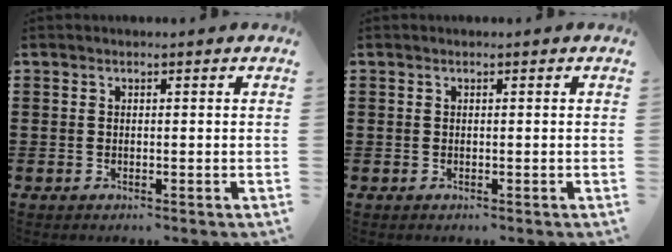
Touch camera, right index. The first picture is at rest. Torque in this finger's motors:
{"motor_torque": [-0.02, -0.01, 0.01, 0.00]}